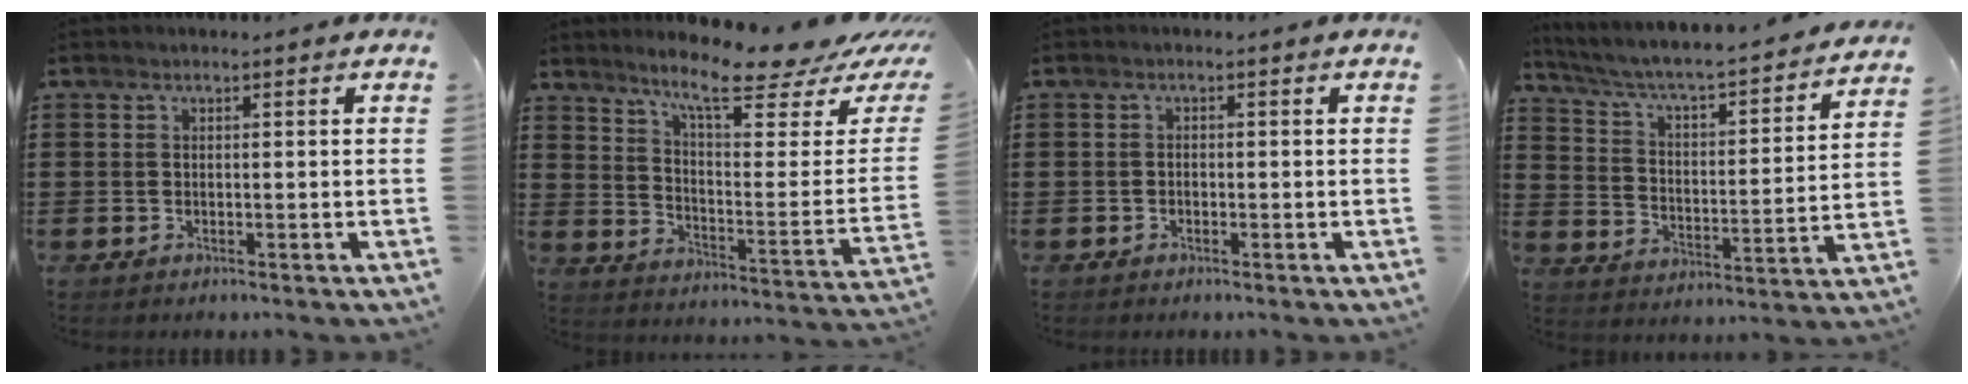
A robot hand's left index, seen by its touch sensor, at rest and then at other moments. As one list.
[{"total": 11.1, "force": [9.0, 1.1, 6.4], "torque": [-0.126, -0.065, 0.146]}, {"total": 0.7, "force": [-0.7, 0.3, 0.1], "torque": [-0.006, 0.000, -0.014]}, {"total": 3.9, "force": [3.4, 0.2, 2.0], "torque": [-0.059, -0.042, 0.045]}]